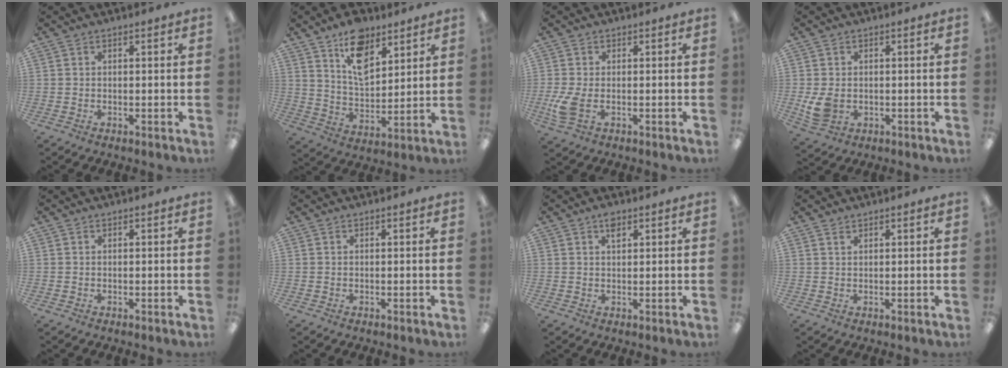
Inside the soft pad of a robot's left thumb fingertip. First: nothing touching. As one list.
[{"total": 12.3, "force": [8.1, 6.7, 6.5], "torque": [-0.101, -0.034, 0.144]}, {"total": 5.6, "force": [-1.1, 3.1, 4.5], "torque": [-0.097, -0.009, -0.021]}, {"total": 5.8, "force": [-0.3, 4.5, 3.7], "torque": [-0.074, 0.001, -0.003]}, {"total": 0.0}, {"total": 0.0}, {"total": 2.4, "force": [1.4, 1.2, 1.5], "torque": [-0.027, -0.001, 0.024]}, {"total": 1.1, "force": [1.0, 0.4, 0.4], "torque": [-0.008, 0.000, 0.018]}]